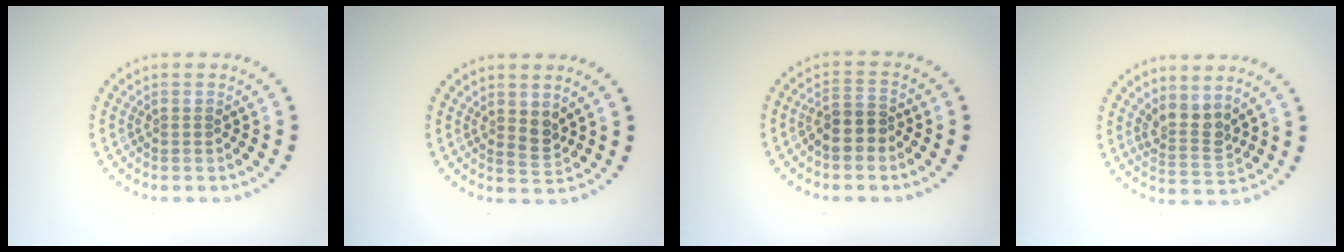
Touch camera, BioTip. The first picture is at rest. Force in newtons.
{"total": 1.4, "press": 1.3, "slide": 0.7}
{"total": 2.6, "press": 2.3, "slide": 1.2}
{"total": 2.6, "press": 1.9, "slide": 1.8}